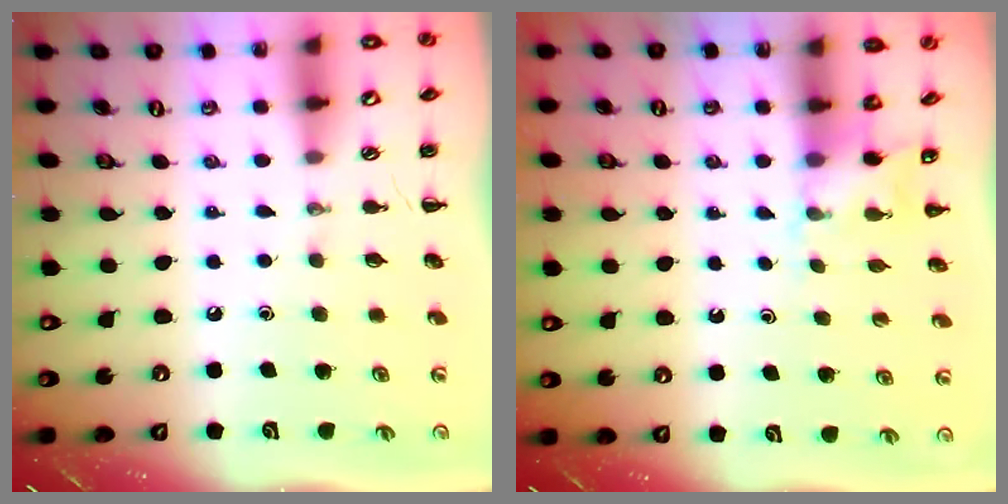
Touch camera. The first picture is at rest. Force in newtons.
{"total": 3.7, "press": 3.6, "slide": 1.1}